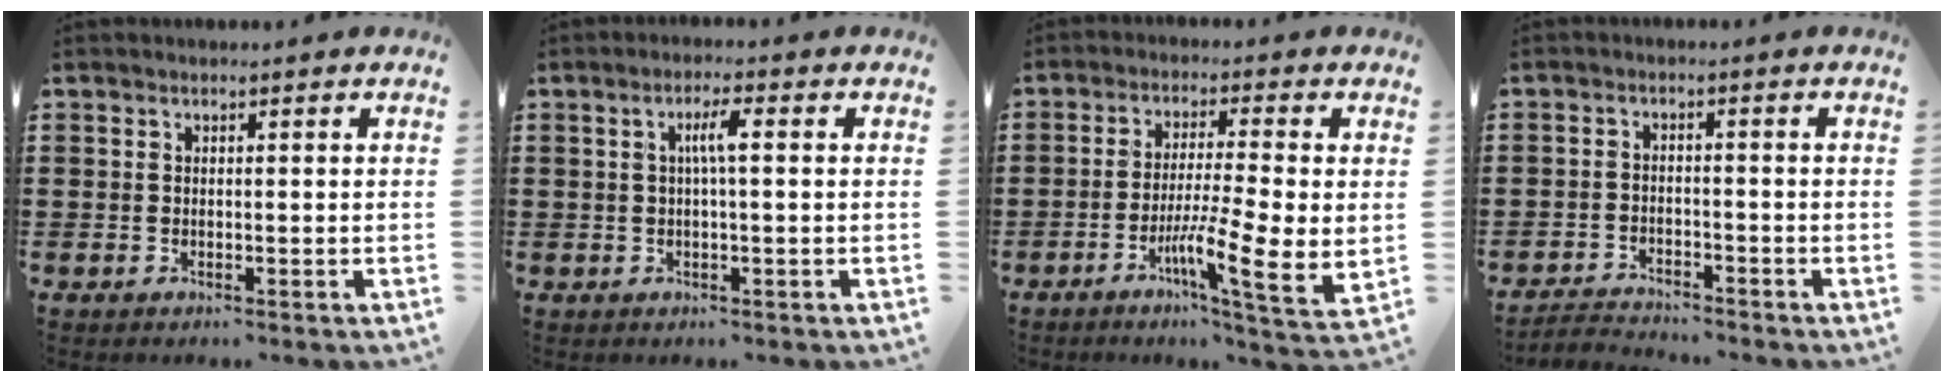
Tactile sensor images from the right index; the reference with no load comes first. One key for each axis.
{"total": 3.4, "fx": 0.3, "fy": 0.4, "fz": 3.3, "tx": -0.064, "ty": 0.003, "tz": 0.002}
{"total": 9.4, "fx": -2.2, "fy": 1.0, "fz": 9.1, "tx": -0.155, "ty": -0.019, "tz": -0.038}
{"total": 2.7, "fx": -2.7, "fy": 0.2, "fz": -0.1, "tx": -0.007, "ty": 0.000, "tz": -0.060}